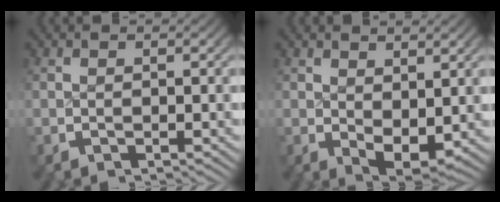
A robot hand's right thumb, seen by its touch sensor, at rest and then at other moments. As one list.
[{"total": 3.5, "force": [0.5, 2.2, 2.7], "torque": [-0.045, -0.021, 0.019]}]